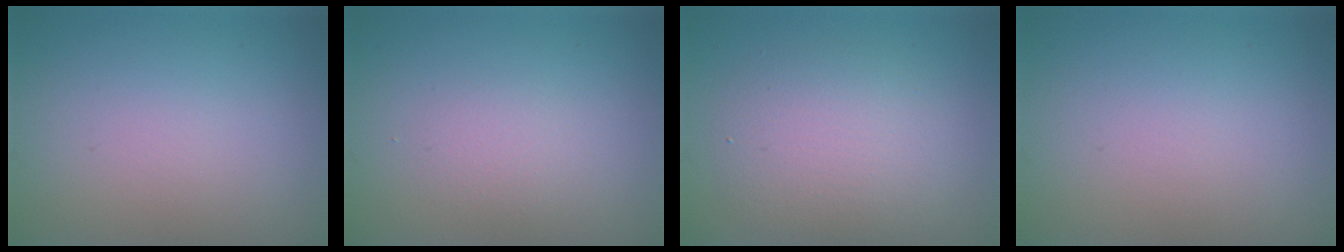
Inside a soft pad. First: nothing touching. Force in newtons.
{"total": 1.4, "press": 1.4, "slide": 0.1}
{"total": 4.2, "press": 4.2, "slide": 0.1}
{"total": 0.0}